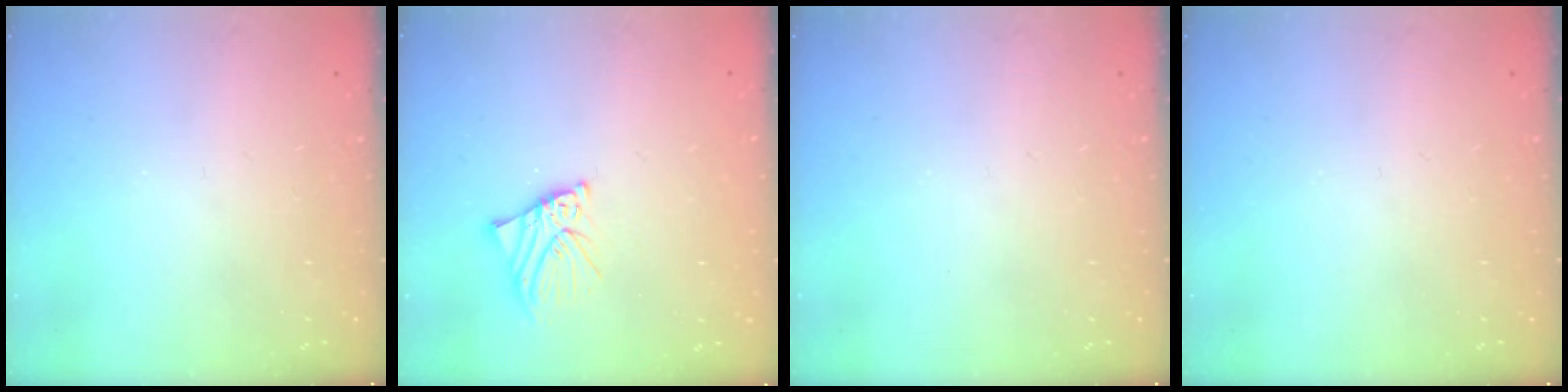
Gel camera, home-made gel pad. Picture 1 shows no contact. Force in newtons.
{"total": 5.8, "press": 5.8, "slide": 0.7}
{"total": 0.0}
{"total": 0.0}